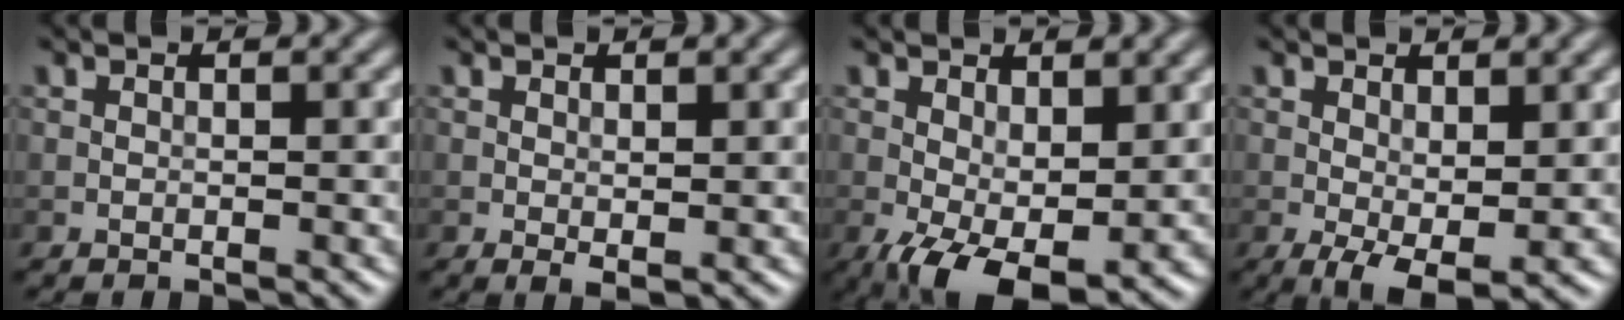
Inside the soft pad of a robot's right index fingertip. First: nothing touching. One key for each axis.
{"total": 1.0, "fx": 0.2, "fy": 0.4, "fz": 0.9, "tx": -0.013, "ty": -0.004, "tz": 0.004}
{"total": 6.7, "fx": -1.6, "fy": 3.3, "fz": 5.6, "tx": -0.109, "ty": -0.020, "tz": -0.017}
{"total": 3.5, "fx": -0.2, "fy": 1.5, "fz": 3.1, "tx": -0.056, "ty": -0.010, "tz": 0.000}